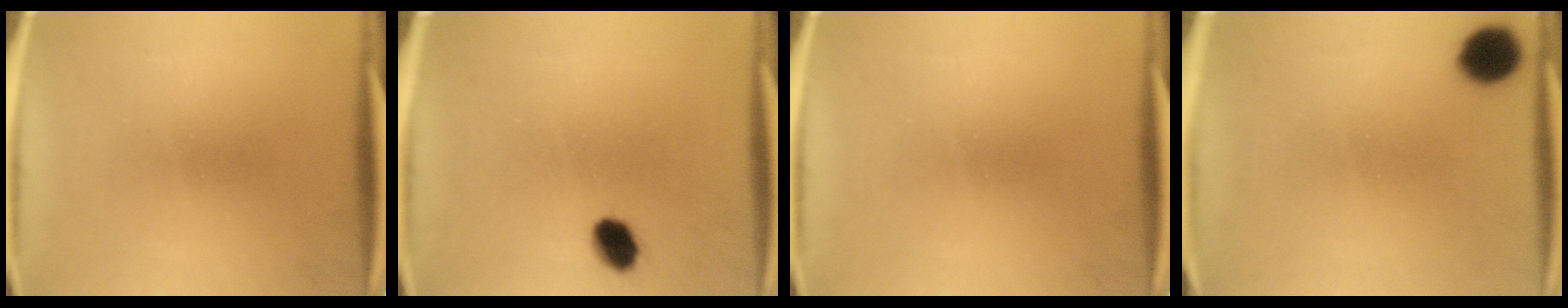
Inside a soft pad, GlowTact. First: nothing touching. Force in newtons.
{"total": 4.9}
{"total": 0.0}
{"total": 7.3}